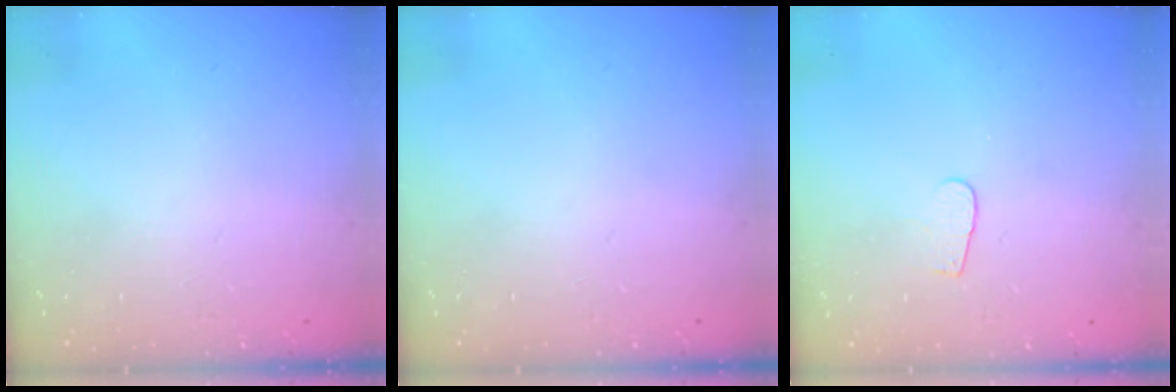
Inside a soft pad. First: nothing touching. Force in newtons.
{"total": 0.0}
{"total": 3.2, "press": 3.2, "slide": 0.3}